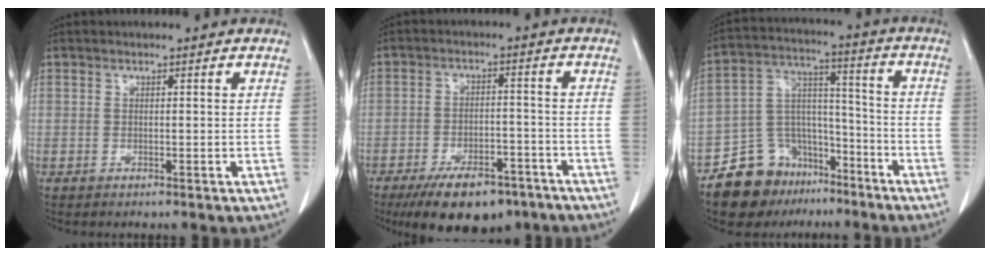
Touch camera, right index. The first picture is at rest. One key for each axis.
{"total": 11.8, "fx": -8.6, "fy": 5.2, "fz": 6.3, "tx": -0.091, "ty": -0.001, "tz": -0.133}
{"total": 13.0, "fx": -9.5, "fy": 8.2, "fz": 3.4, "tx": -0.061, "ty": 0.063, "tz": -0.159}